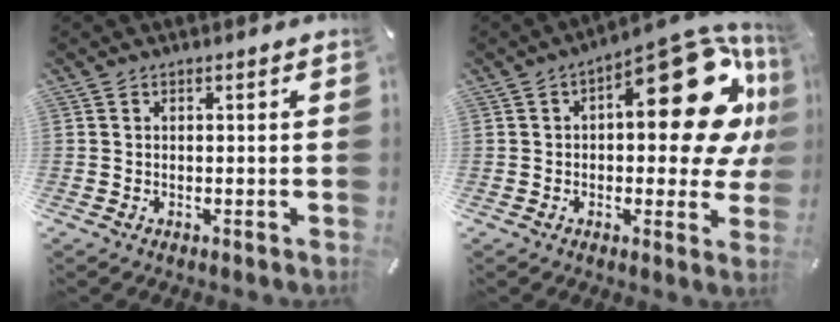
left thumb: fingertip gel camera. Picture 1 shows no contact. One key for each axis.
{"total": 24.0, "fx": 7.0, "fy": 11.5, "fz": 19.8, "tx": -0.227, "ty": -0.056, "tz": 0.117}